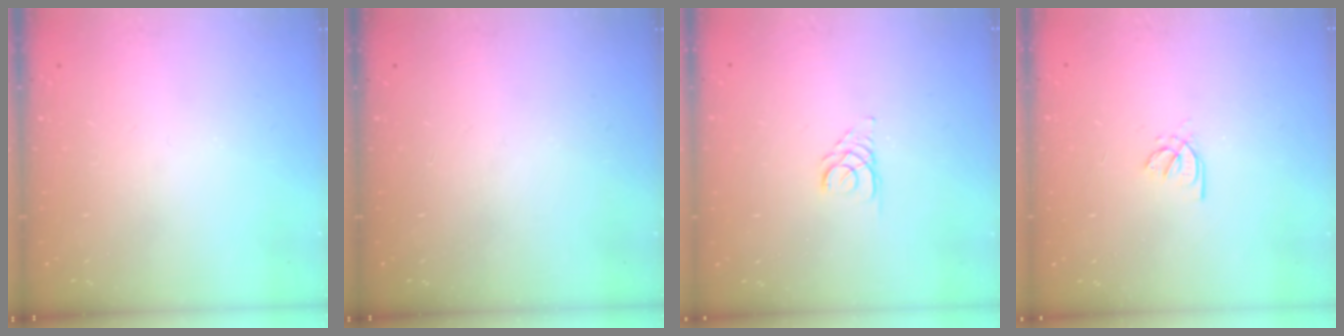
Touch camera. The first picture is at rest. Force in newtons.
{"total": 0.0}
{"total": 2.6, "press": 2.6, "slide": 0.2}
{"total": 2.1, "press": 2.1, "slide": 0.6}